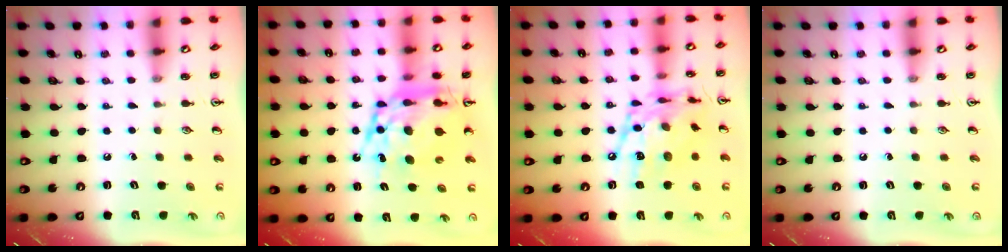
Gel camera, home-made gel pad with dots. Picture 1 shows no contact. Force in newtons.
{"total": 18.1, "press": 18.0, "slide": 1.4}
{"total": 17.1, "press": 17.1, "slide": 1.4}
{"total": 0.0}